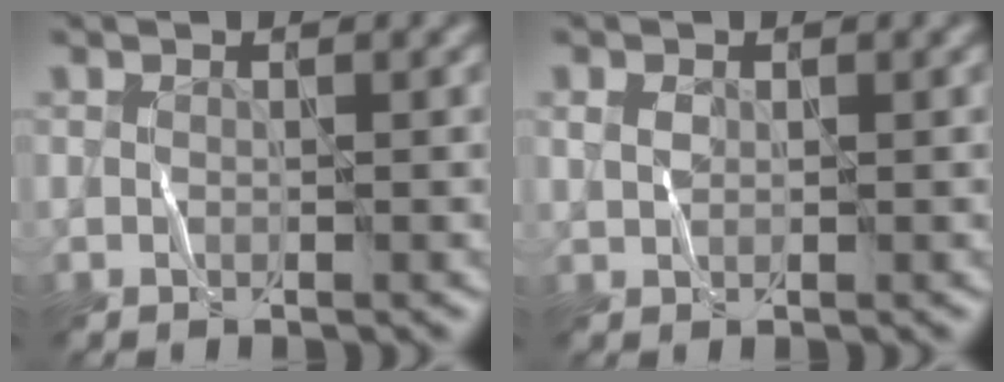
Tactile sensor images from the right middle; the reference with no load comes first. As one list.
[{"total": 0.7, "force": [0.4, 0.6, 0.2], "torque": [-0.012, 0.001, 0.013]}]